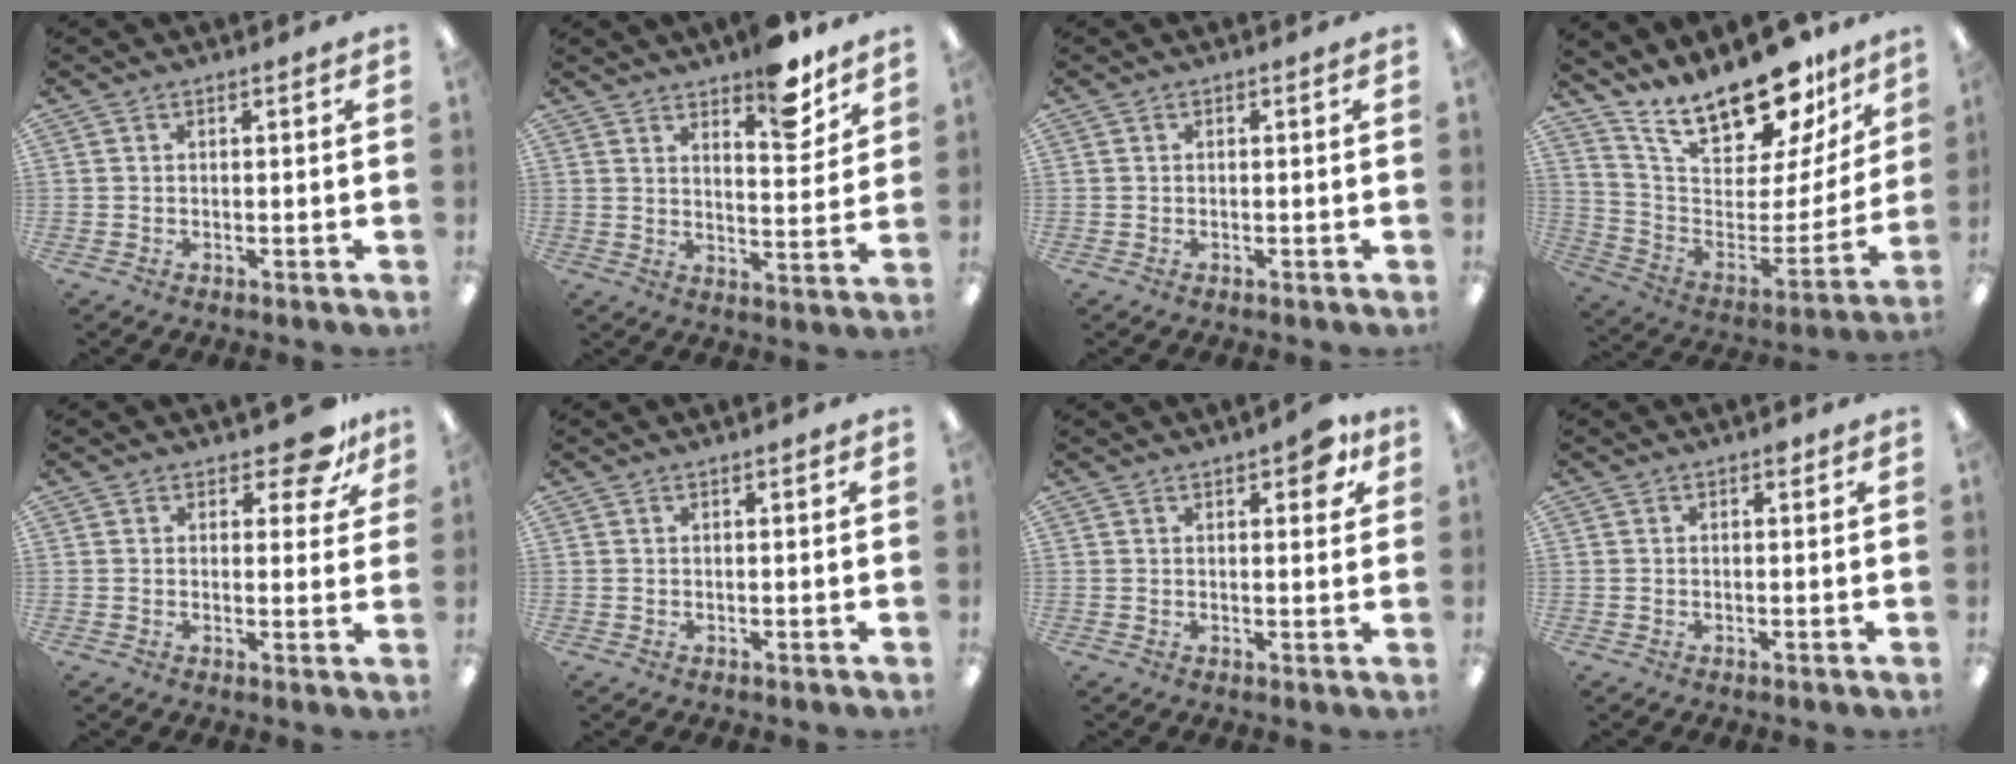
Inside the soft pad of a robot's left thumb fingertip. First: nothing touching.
{"total": 11.2, "force": [8.5, 3.9, 6.2], "torque": [-0.063, -0.056, 0.142]}
{"total": 0.0}
{"total": 21.5, "force": [17.3, 7.6, 10.2], "torque": [-0.169, -0.125, 0.301]}
{"total": 8.3, "force": [5.7, 3.7, 4.7], "torque": [-0.050, -0.029, 0.096]}
{"total": 0.7, "force": [0.5, 0.1, 0.4], "torque": [-0.009, 0.001, 0.009]}
{"total": 5.7, "force": [3.4, 2.4, 4.0], "torque": [-0.044, -0.011, 0.052]}
{"total": 1.1, "force": [0.7, 0.5, 0.6], "torque": [-0.006, 0.000, 0.011]}